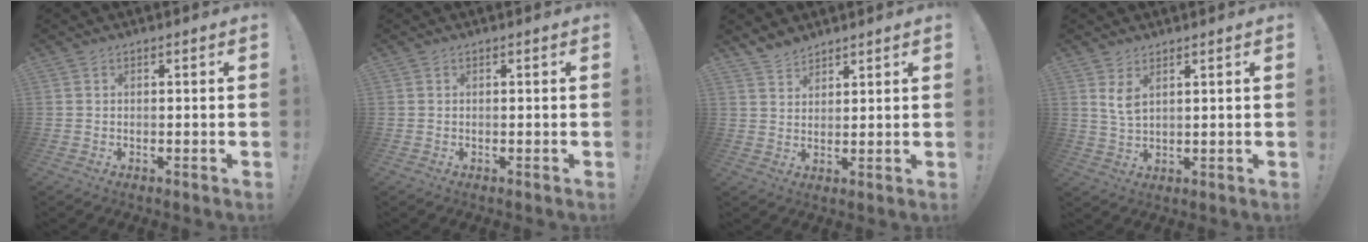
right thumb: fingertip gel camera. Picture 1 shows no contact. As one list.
[{"total": 0.0}, {"total": 4.3, "force": [3.9, 1.5, 0.9], "torque": [-0.028, -0.022, 0.076]}, {"total": 4.5, "force": [2.5, 1.7, 3.3], "torque": [-0.055, -0.016, 0.044]}]